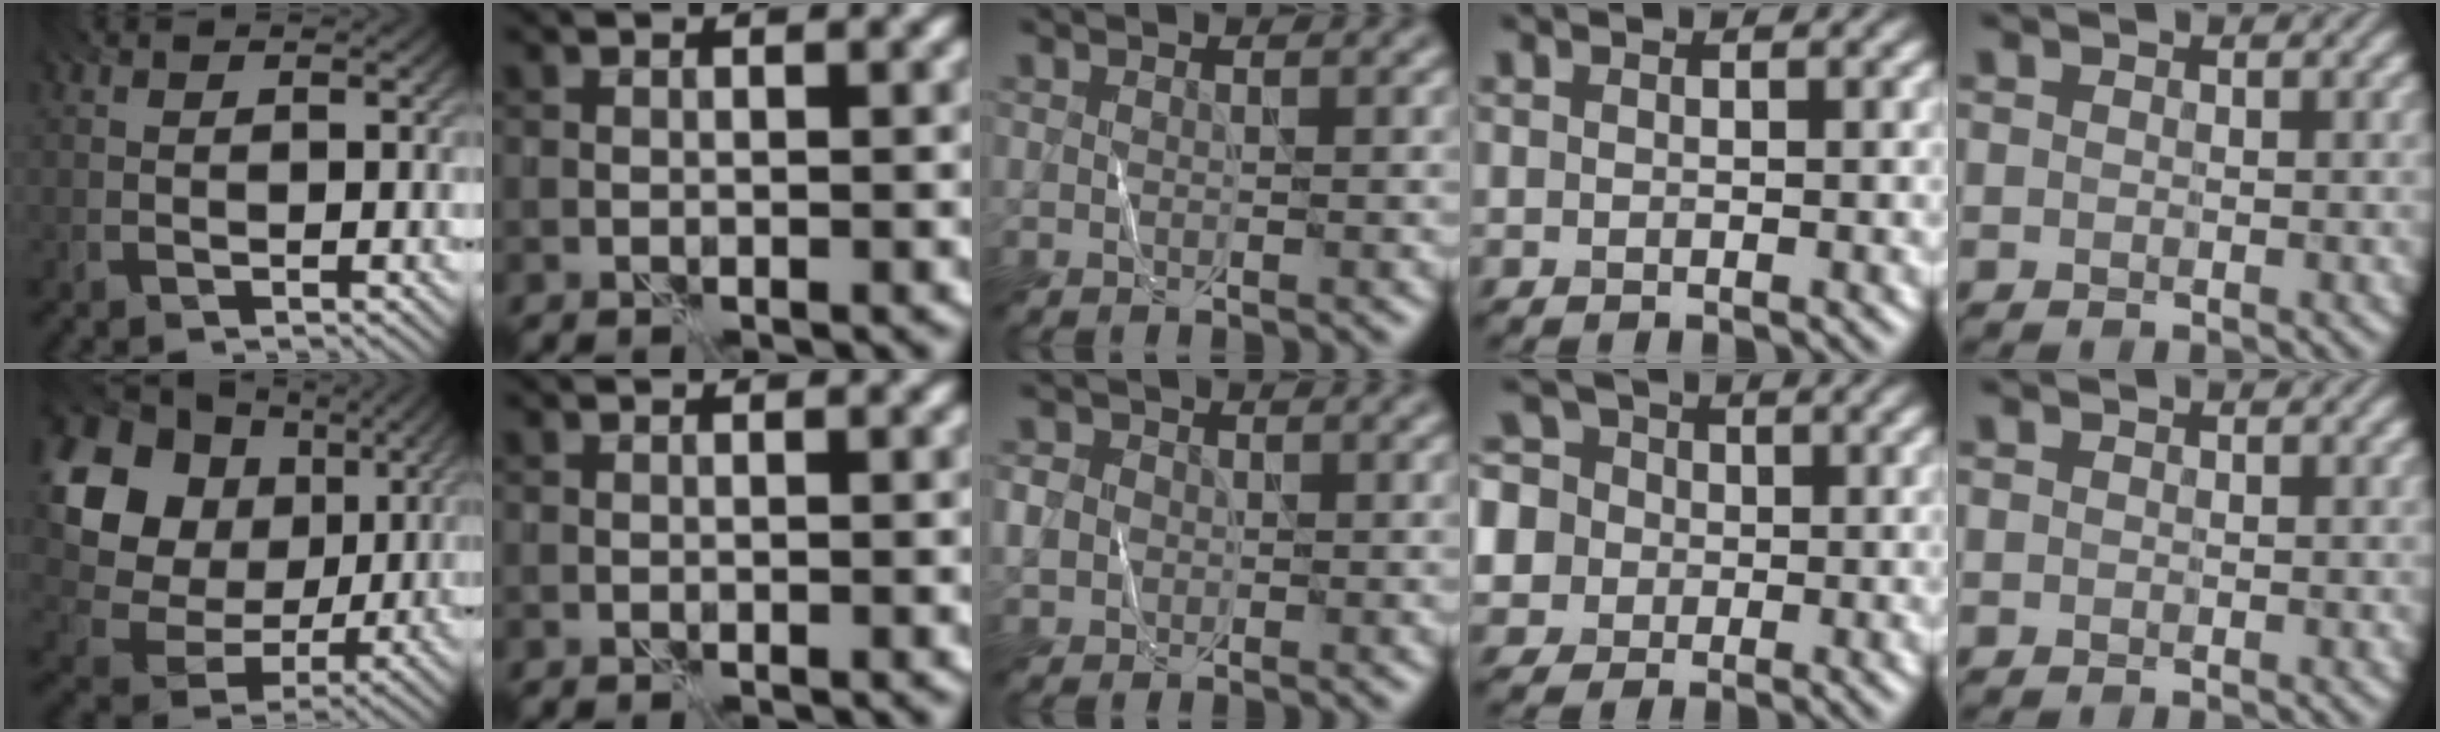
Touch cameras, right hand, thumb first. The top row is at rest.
{"thumb": {"total": 16.2, "force": [3.9, 12.8, 9.1], "torque": [-0.212, 0.022, 0.069]}, "middle": {"total": 2.2, "force": [-0.1, 2.1, 0.8], "torque": [-0.009, 0.005, -0.003]}, "ring": {"total": 7.9, "force": [0.0, 7.4, 2.8], "torque": [-0.068, 0.033, -0.034]}}